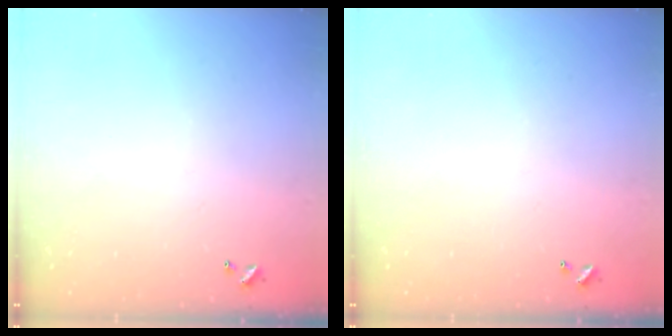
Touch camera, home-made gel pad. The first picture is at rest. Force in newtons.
{"total": 0.0}